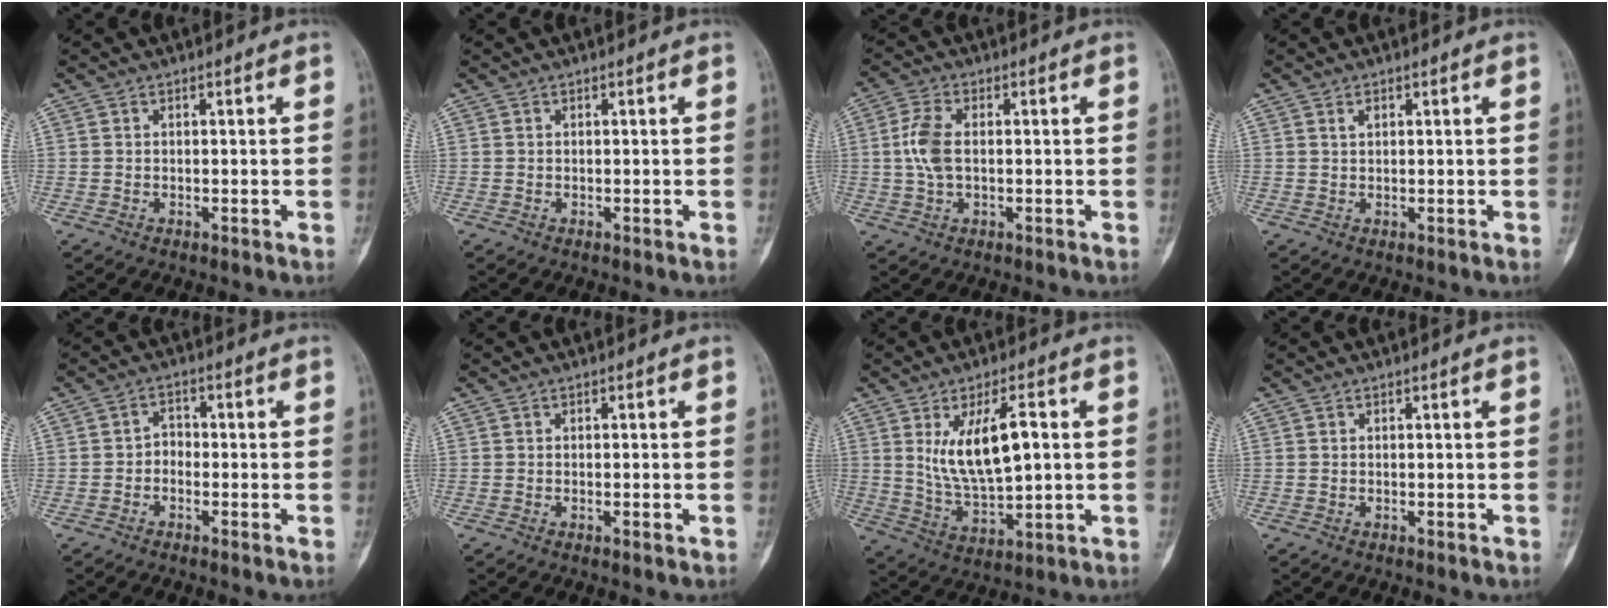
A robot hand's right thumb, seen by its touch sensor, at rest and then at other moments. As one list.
[{"total": 0.0}, {"total": 6.2, "force": [0.2, 3.3, 5.2], "torque": [-0.123, 0.010, 0.001]}, {"total": 1.1, "force": [0.6, 0.6, 0.7], "torque": [-0.010, 0.000, 0.010]}, {"total": 2.3, "force": [-1.0, 1.7, 1.1], "torque": [-0.002, 0.014, -0.027]}, {"total": 0.8, "force": [-0.3, 0.2, 0.7], "torque": [-0.012, 0.003, -0.003]}, {"total": 12.5, "force": [2.4, 5.1, 11.2], "torque": [-0.193, -0.010, 0.056]}, {"total": 0.0}]